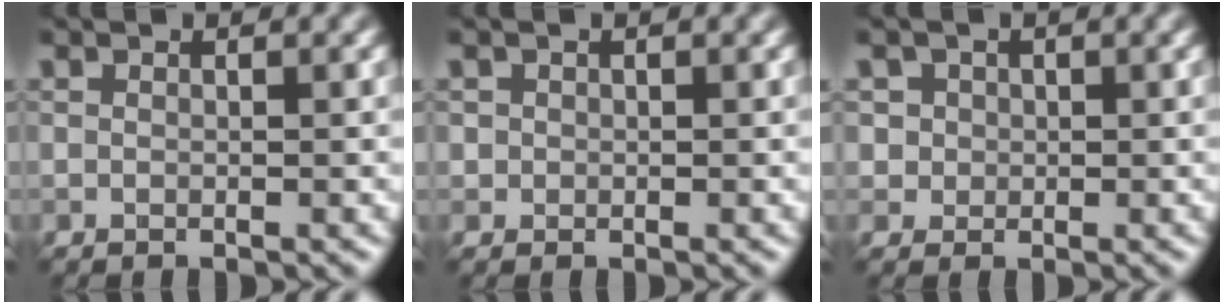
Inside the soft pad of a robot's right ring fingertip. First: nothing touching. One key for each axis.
{"total": 0.7, "fx": 0.1, "fy": 0.7, "fz": 0.1, "tx": 0.008, "ty": -0.003, "tz": 0.000}
{"total": 2.9, "fx": 1.1, "fy": 2.6, "fz": 1.0, "tx": -0.013, "ty": 0.004, "tz": 0.018}